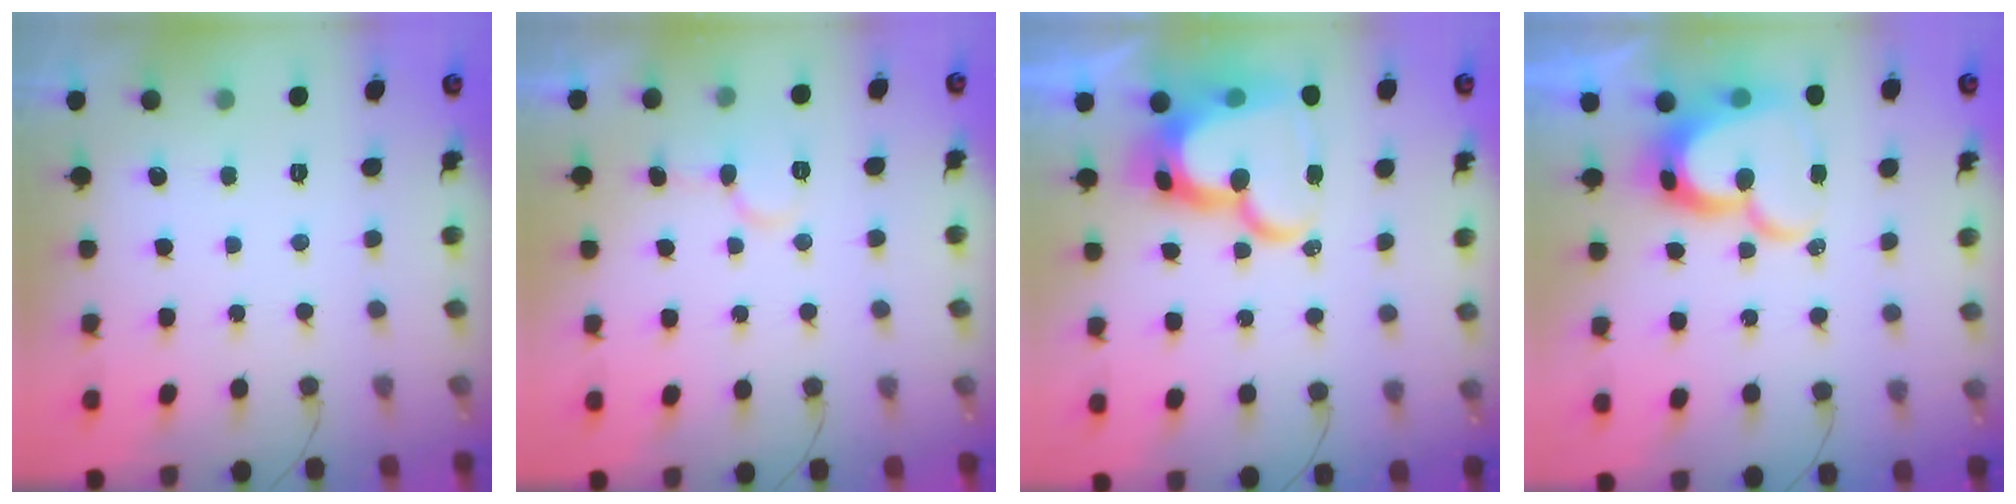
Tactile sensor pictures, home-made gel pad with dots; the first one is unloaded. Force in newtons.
{"total": 7.2, "press": 7.2, "slide": 0.8}
{"total": 23.0, "press": 22.8, "slide": 2.3}
{"total": 19.0, "press": 18.9, "slide": 1.9}